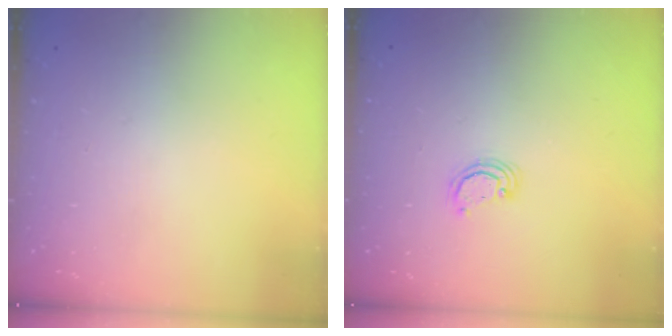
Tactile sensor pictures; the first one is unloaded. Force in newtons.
{"total": 2.3, "press": 2.3, "slide": 0.3}